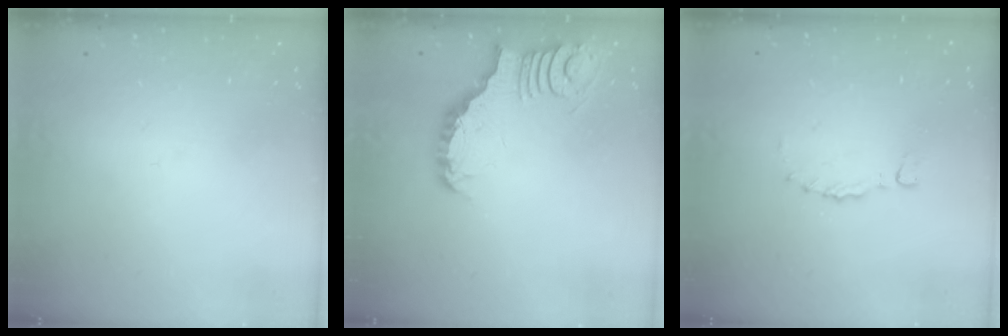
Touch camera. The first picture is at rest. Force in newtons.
{"total": 3.7, "press": 3.6, "slide": 0.6}
{"total": 0.0}